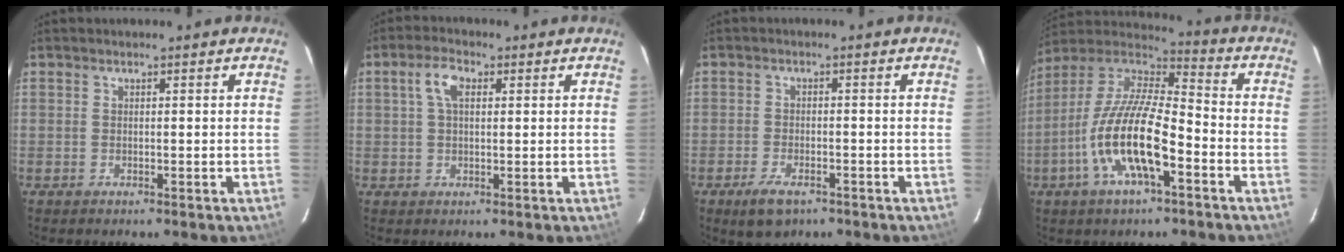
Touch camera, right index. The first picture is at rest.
{"total": 4.3, "force": [1.3, 2.2, 3.5], "torque": [-0.069, 0.014, 0.023]}
{"total": 5.4, "force": [-3.4, 2.5, 3.4], "torque": [-0.080, -0.010, -0.058]}
{"total": 16.8, "force": [-6.5, 4.9, 14.7], "torque": [-0.292, -0.012, -0.129]}